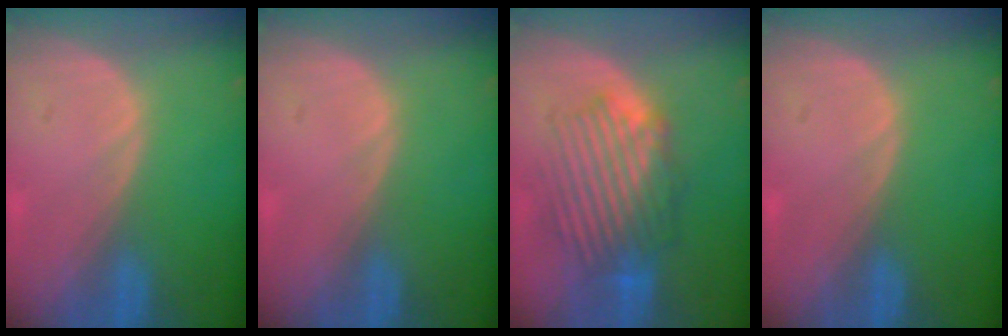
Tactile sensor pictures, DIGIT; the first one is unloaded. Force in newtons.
{"total": 0.0}
{"total": 8.7, "press": 8.4, "slide": 2.1}
{"total": 0.0}